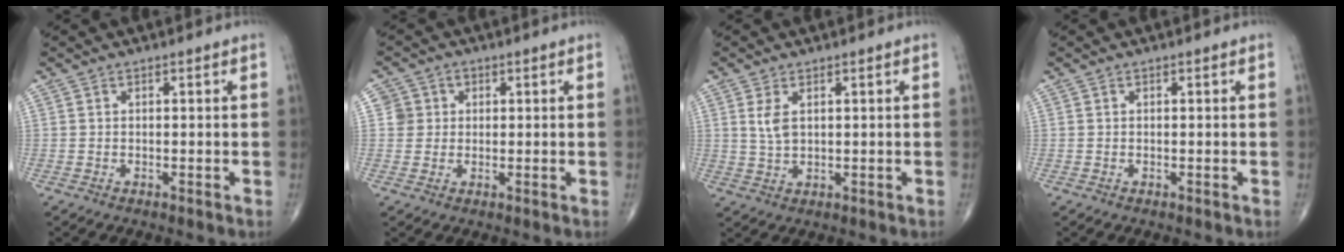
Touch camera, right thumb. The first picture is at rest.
{"total": 3.6, "force": [0.7, 3.6, 0.2], "torque": [0.025, 0.004, 0.006]}
{"total": 3.5, "force": [1.2, 1.8, 2.8], "torque": [-0.056, -0.005, 0.029]}
{"total": 0.0}